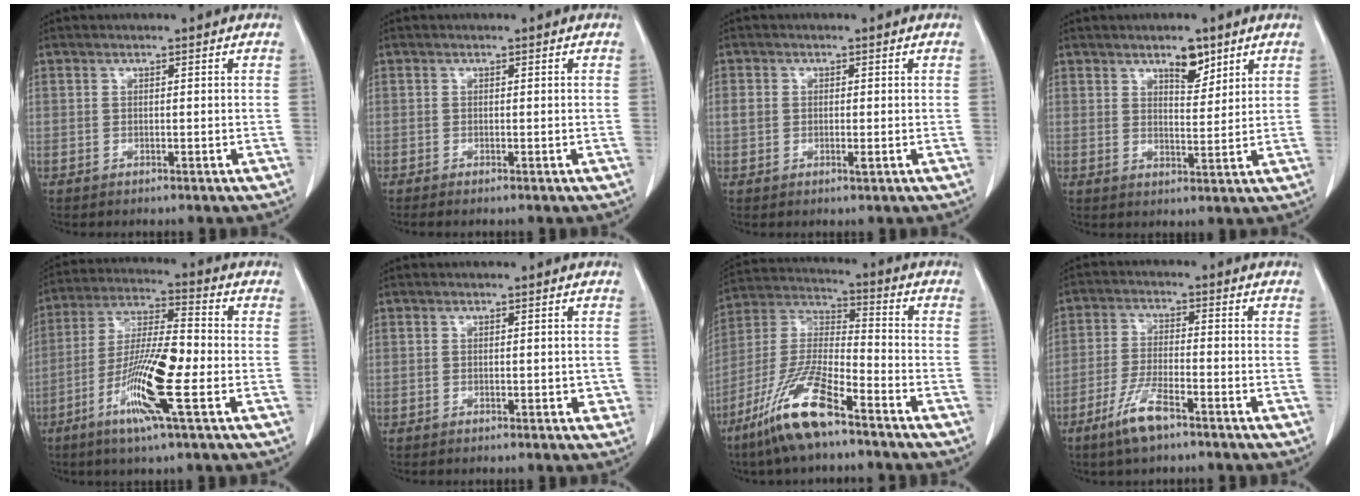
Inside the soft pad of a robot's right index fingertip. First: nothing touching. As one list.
[{"total": 0.5, "force": [-0.4, -0.1, 0.3], "torque": [-0.008, -0.001, -0.008]}, {"total": 2.3, "force": [0.0, 1.5, 1.8], "torque": [-0.032, 0.002, 0.003]}, {"total": 4.5, "force": [3.1, 1.6, 2.9], "torque": [-0.044, -0.003, 0.051]}, {"total": 13.4, "force": [-4.6, 0.9, 12.6], "torque": [-0.246, -0.012, -0.091]}, {"total": 1.7, "force": [-0.2, 0.9, 1.4], "torque": [-0.013, 0.001, 0.000]}, {"total": 13.9, "force": [-8.9, 2.2, 10.4], "torque": [-0.222, -0.021, -0.174]}, {"total": 6.8, "force": [-4.5, 1.2, 4.9], "torque": [-0.106, -0.008, -0.085]}]